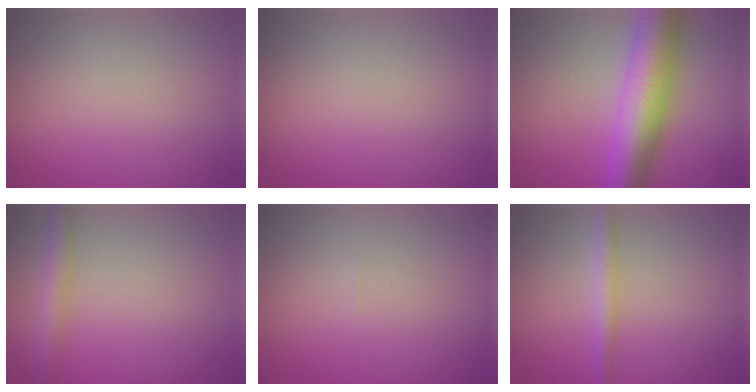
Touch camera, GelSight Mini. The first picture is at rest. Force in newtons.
{"total": 0.0}
{"total": 10.7, "press": 10.7, "slide": 0.1}
{"total": 3.0, "press": 3.0, "slide": 0.1}
{"total": 0.0}
{"total": 2.1, "press": 2.1, "slide": 0.0}